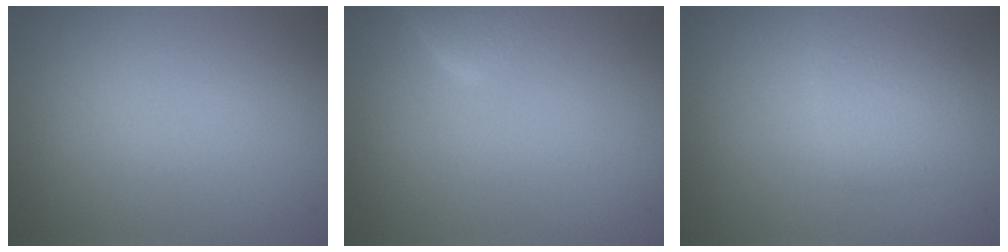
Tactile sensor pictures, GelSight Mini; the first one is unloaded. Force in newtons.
{"total": 3.0, "press": 2.9, "slide": 0.3}
{"total": 2.3, "press": 2.3, "slide": 0.0}